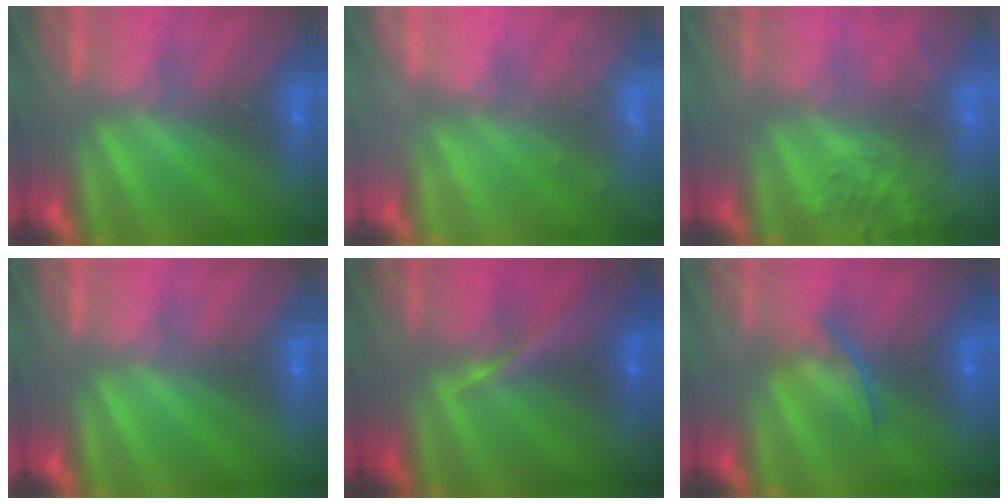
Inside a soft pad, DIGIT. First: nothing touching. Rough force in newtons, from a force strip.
{"total": 2.4}
{"total": 9.6}
{"total": 0.0}
{"total": 2.3}
{"total": 5.6}